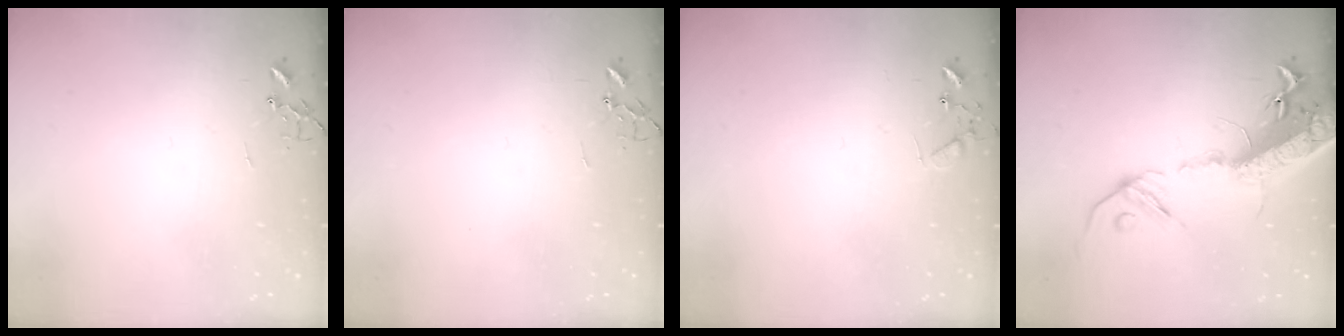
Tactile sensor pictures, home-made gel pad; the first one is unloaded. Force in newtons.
{"total": 0.0}
{"total": 6.1, "press": 6.1, "slide": 0.5}
{"total": 21.7, "press": 21.1, "slide": 5.1}